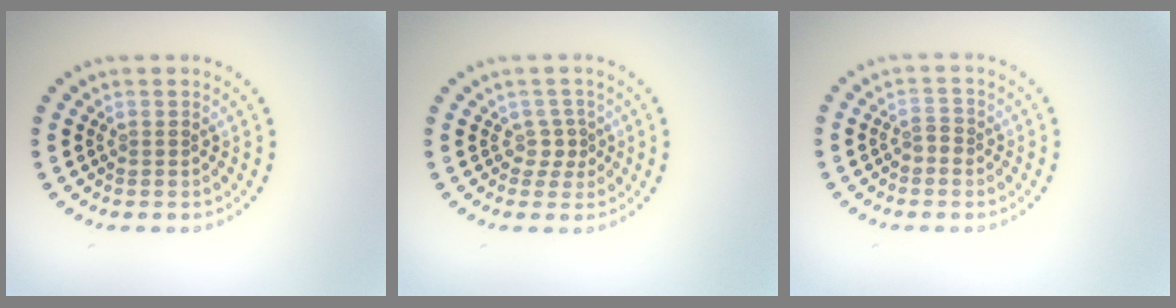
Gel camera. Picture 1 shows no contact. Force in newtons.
{"total": 1.4, "press": 1.0, "slide": 1.0}
{"total": 1.2, "press": 1.1, "slide": 0.5}